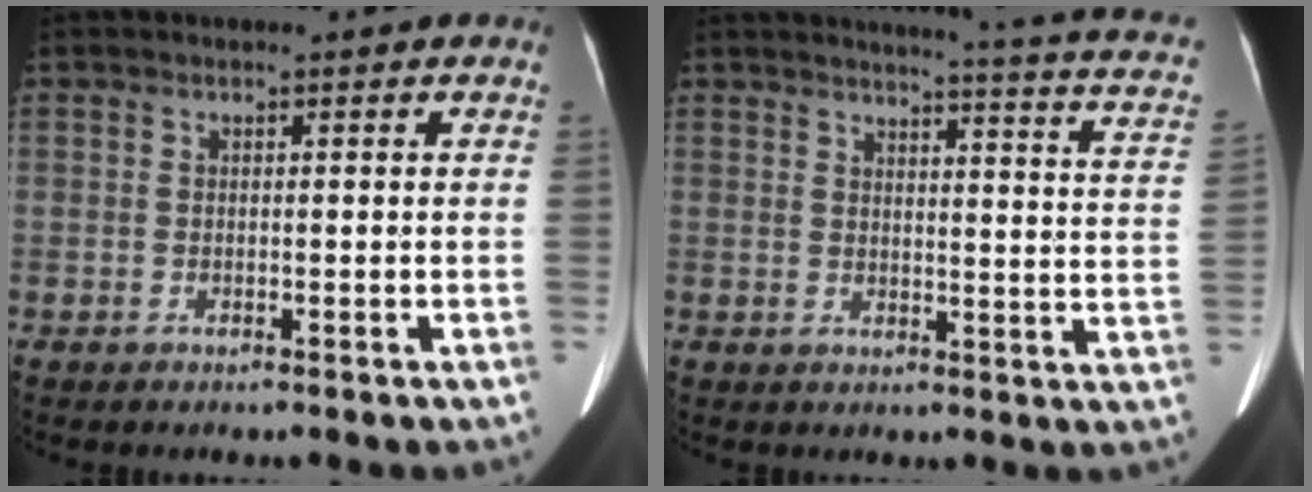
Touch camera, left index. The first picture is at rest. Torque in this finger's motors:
{"motor_torque": [-0.73, -1.41, 0.07, 0.05]}